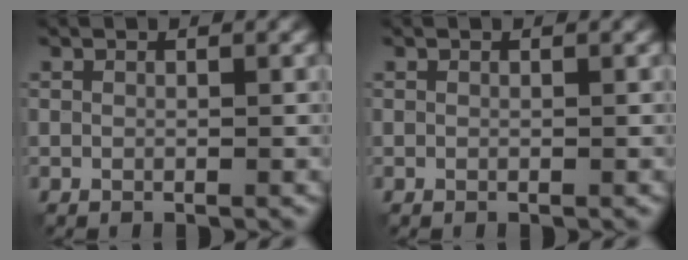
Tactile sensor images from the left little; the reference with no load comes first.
{"total": 0.0}